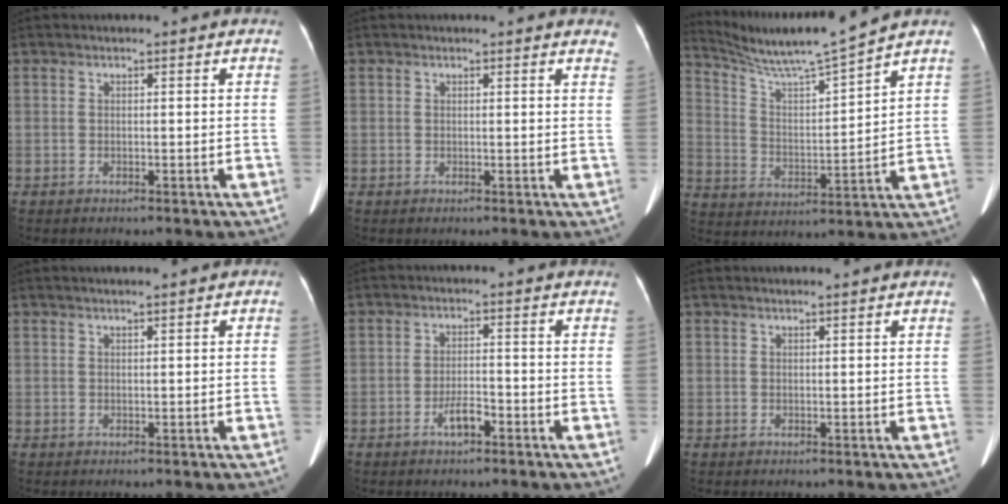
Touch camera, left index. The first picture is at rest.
{"total": 2.9, "force": [2.8, 0.6, 0.7], "torque": [-0.001, -0.008, 0.010]}
{"total": 11.2, "force": [10.4, -2.1, 3.6], "torque": [-0.077, -0.016, 0.193]}
{"total": 0.7, "force": [0.3, 0.1, 0.6], "torque": [-0.011, 0.006, 0.004]}
{"total": 3.1, "force": [-2.0, 0.9, 2.3], "torque": [-0.044, 0.002, -0.036]}
{"total": 1.0, "force": [0.8, -0.1, 0.6], "torque": [-0.011, 0.012, 0.017]}